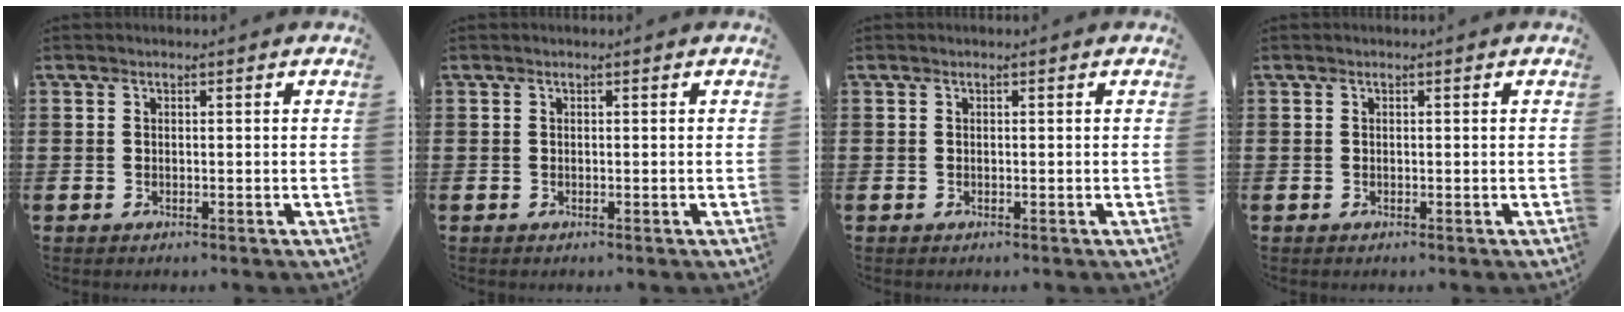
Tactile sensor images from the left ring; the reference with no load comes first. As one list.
[{"total": 0.0}, {"total": 0.0}, {"total": 0.0}]